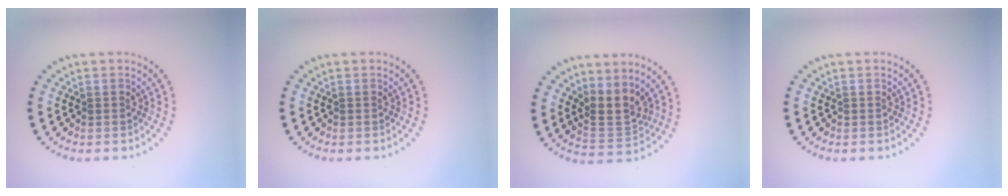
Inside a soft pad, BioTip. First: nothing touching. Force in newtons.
{"total": 0.0}
{"total": 2.9, "press": 2.3, "slide": 1.9}
{"total": 0.0}